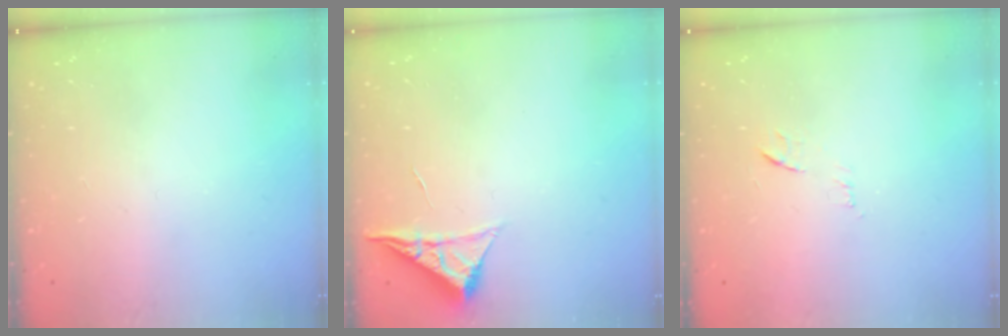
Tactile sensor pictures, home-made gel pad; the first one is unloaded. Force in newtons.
{"total": 4.7, "press": 4.7, "slide": 0.7}
{"total": 8.1, "press": 8.0, "slide": 0.7}